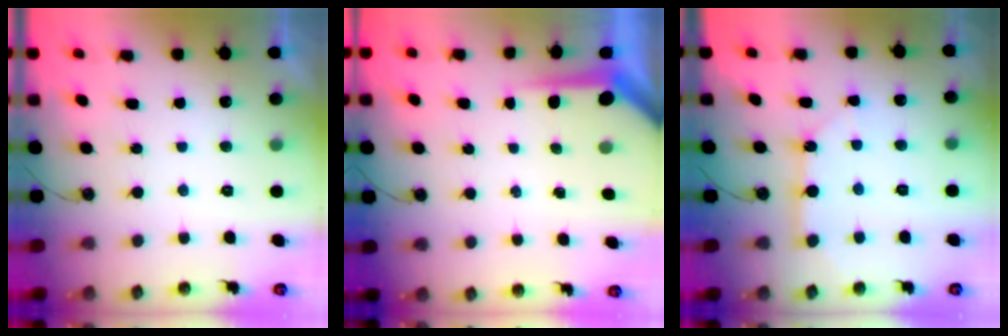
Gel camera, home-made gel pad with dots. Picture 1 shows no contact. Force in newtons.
{"total": 4.5, "press": 4.5, "slide": 0.3}
{"total": 5.1, "press": 5.1, "slide": 0.2}